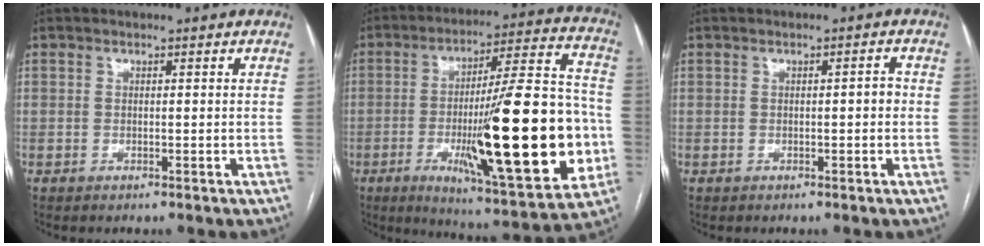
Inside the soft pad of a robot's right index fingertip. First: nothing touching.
{"total": 27.8, "force": [-5.4, 3.9, 26.9], "torque": [-0.375, -0.007, -0.076]}
{"total": 1.2, "force": [-0.2, 0.2, 1.1], "torque": [-0.015, 0.002, -0.002]}